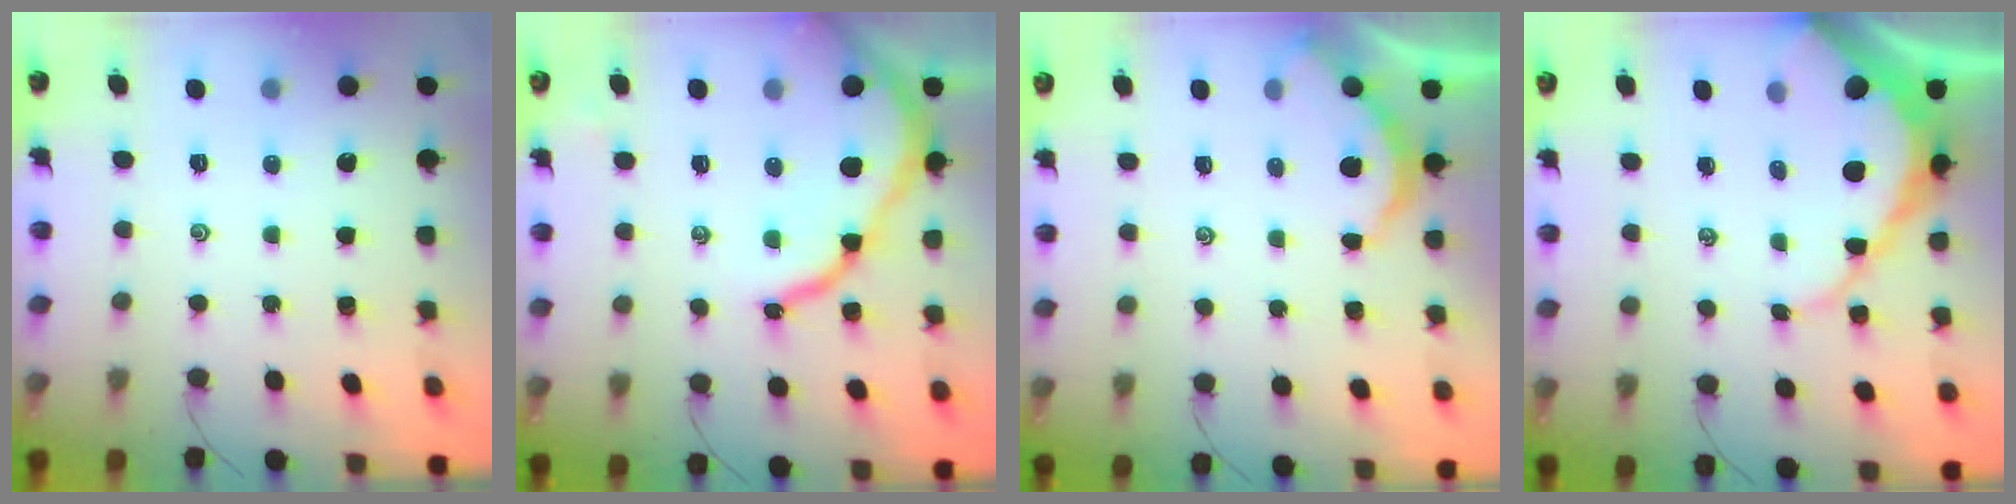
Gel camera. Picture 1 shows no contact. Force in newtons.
{"total": 11.8, "press": 11.7, "slide": 1.5}
{"total": 2.3, "press": 2.3, "slide": 0.3}
{"total": 11.6, "press": 11.5, "slide": 1.2}